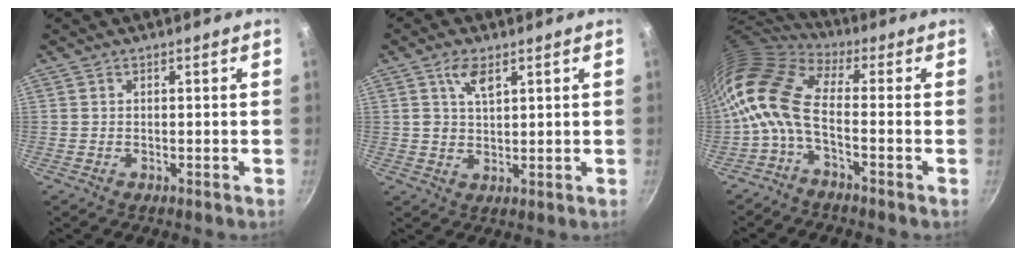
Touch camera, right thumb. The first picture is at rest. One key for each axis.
{"total": 4.6, "fx": 2.4, "fy": 2.3, "fz": 3.2, "tx": -0.053, "ty": -0.010, "tz": 0.047}
{"total": 11.6, "fx": -1.9, "fy": 5.1, "fz": 10.2, "tx": -0.209, "ty": 0.024, "tz": -0.057}